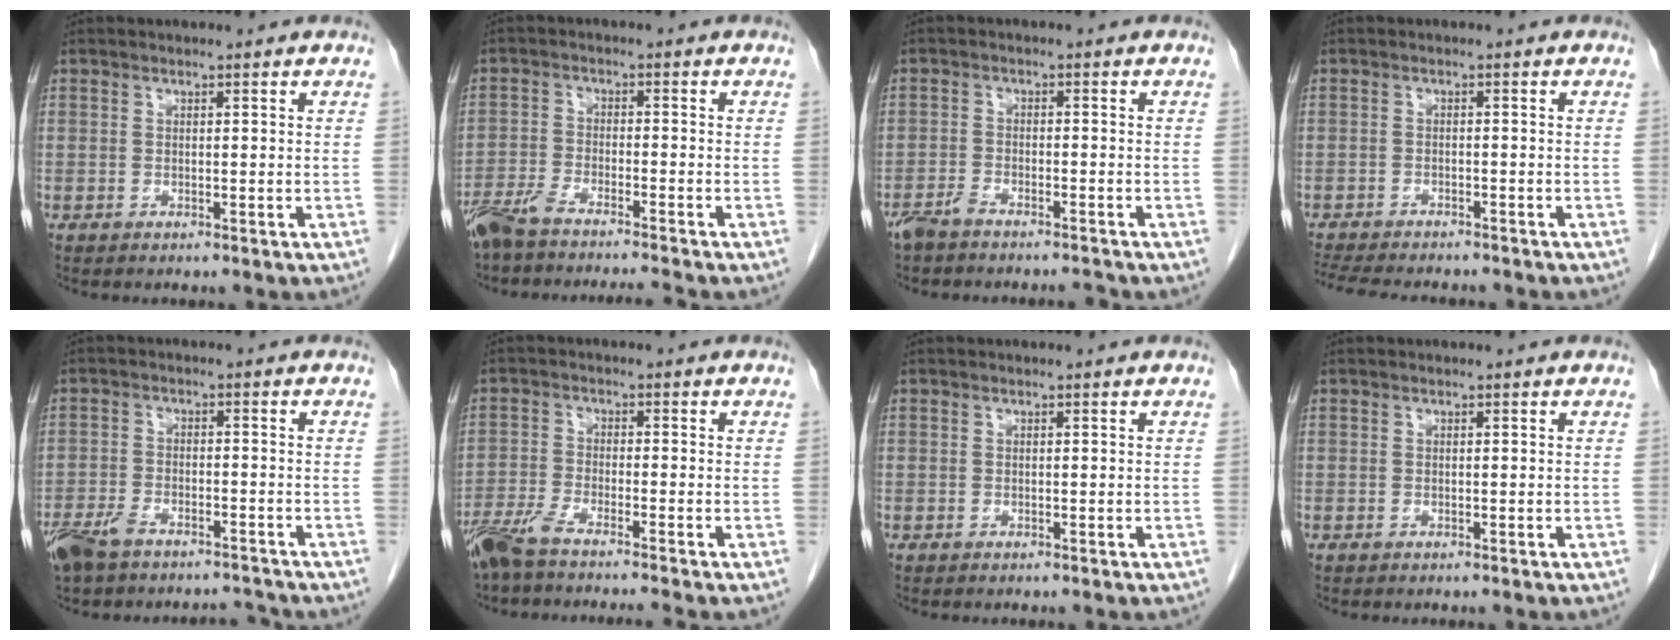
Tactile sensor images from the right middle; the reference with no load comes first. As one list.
[{"total": 8.3, "force": [-7.5, -0.3, 3.5], "torque": [-0.056, -0.009, -0.128]}, {"total": 3.8, "force": [-3.6, 0.3, 1.2], "torque": [-0.020, -0.005, -0.066]}, {"total": 11.7, "force": [-10.4, 2.7, 4.8], "torque": [-0.093, -0.012, -0.146]}, {"total": 8.3, "force": [-7.1, 2.6, 3.3], "torque": [-0.067, 0.001, -0.123]}, {"total": 6.9, "force": [-5.9, -0.6, 3.5], "torque": [-0.061, -0.018, -0.108]}, {"total": 0.0}, {"total": 0.0}]